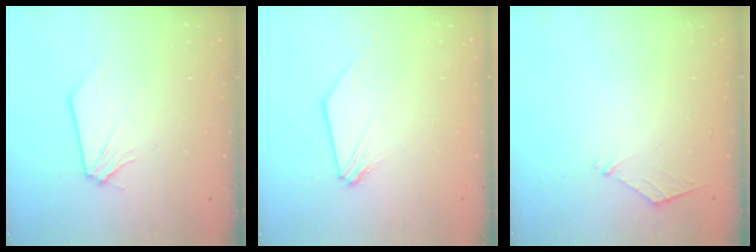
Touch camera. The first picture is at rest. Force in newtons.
{"total": 0.0}
{"total": 5.8, "press": 5.7, "slide": 0.8}